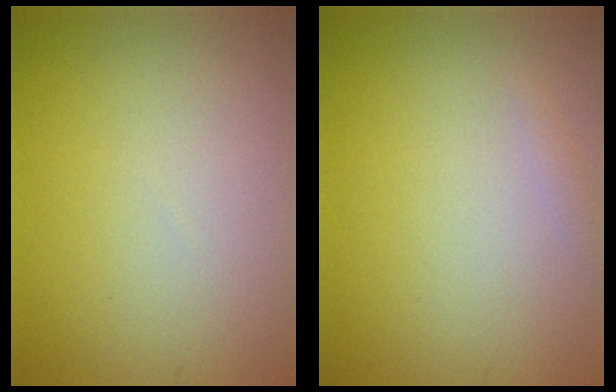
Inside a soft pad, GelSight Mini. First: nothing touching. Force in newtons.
{"total": 0.6, "press": 0.6, "slide": 0.0}